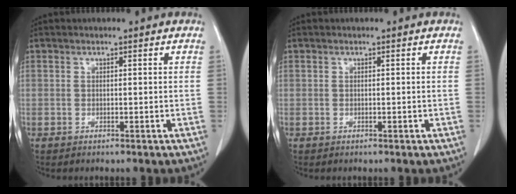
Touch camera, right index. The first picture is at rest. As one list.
[{"total": 0.0}]